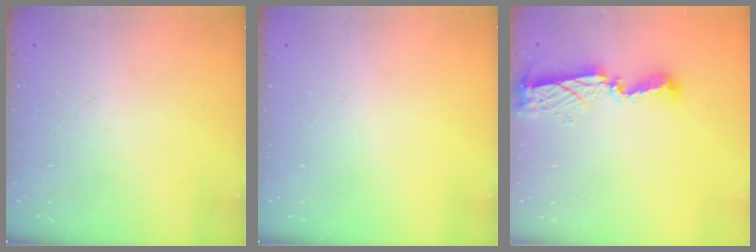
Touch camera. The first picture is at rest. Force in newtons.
{"total": 0.0}
{"total": 7.9, "press": 7.9, "slide": 0.3}